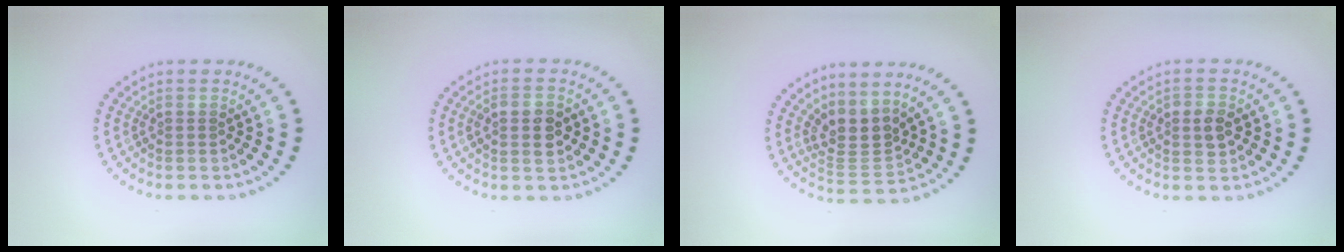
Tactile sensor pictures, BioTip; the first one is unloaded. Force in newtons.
{"total": 2.8, "press": 2.8, "slide": 0.3}
{"total": 3.2, "press": 2.4, "slide": 2.1}
{"total": 2.0, "press": 2.0, "slide": 0.2}